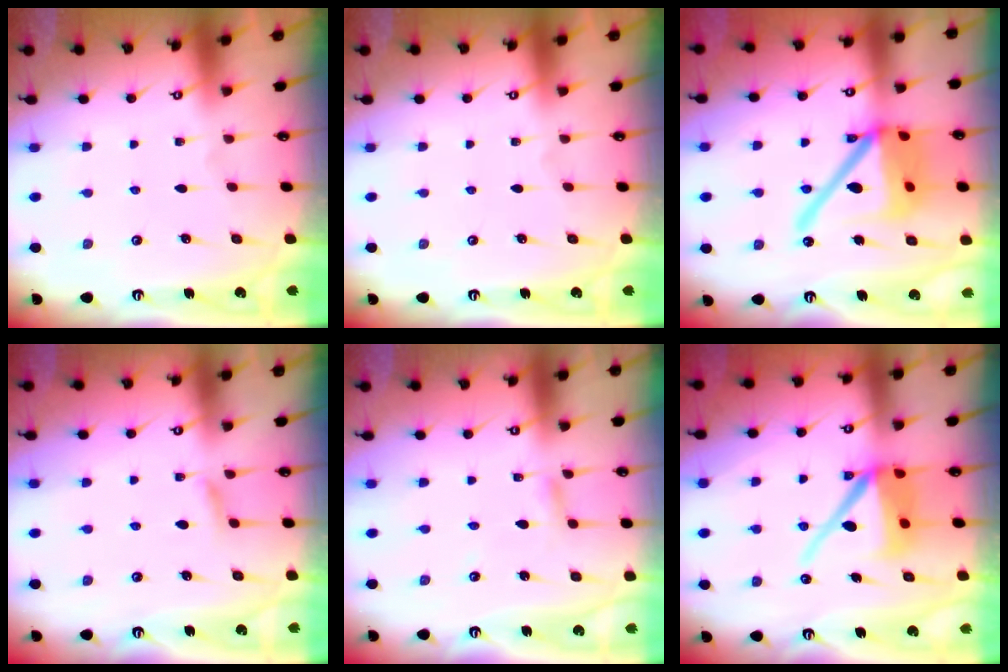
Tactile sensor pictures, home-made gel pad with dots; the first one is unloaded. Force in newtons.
{"total": 0.0}
{"total": 20.1, "press": 19.9, "slide": 2.7}
{"total": 4.3, "press": 4.3, "slide": 0.6}
{"total": 2.9, "press": 2.8, "slide": 0.3}
{"total": 11.3, "press": 11.2, "slide": 1.5}